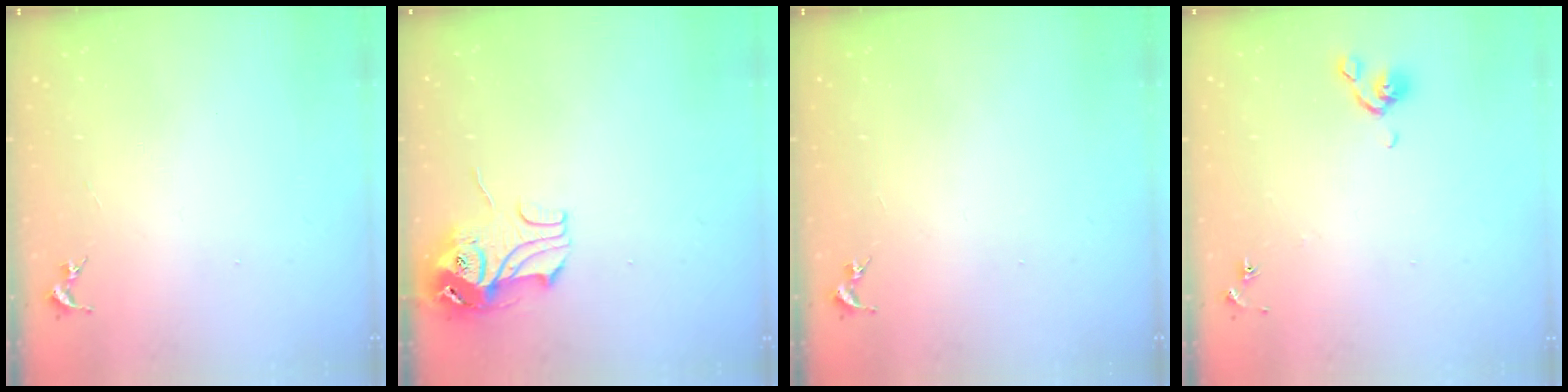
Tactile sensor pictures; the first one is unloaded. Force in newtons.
{"total": 10.9, "press": 10.9, "slide": 1.1}
{"total": 0.0}
{"total": 5.2, "press": 5.1, "slide": 1.0}